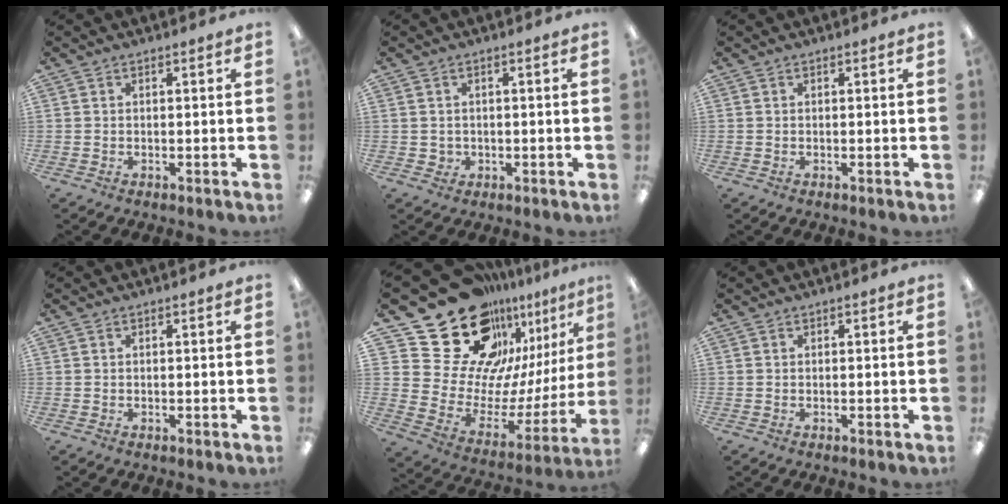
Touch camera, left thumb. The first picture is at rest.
{"total": 1.8, "force": [0.2, 1.7, 0.4], "torque": [-0.010, 0.003, 0.002]}
{"total": 0.0}
{"total": 0.0}
{"total": 28.6, "force": [20.5, 15.9, 11.9], "torque": [-0.194, -0.150, 0.400]}
{"total": 0.0}